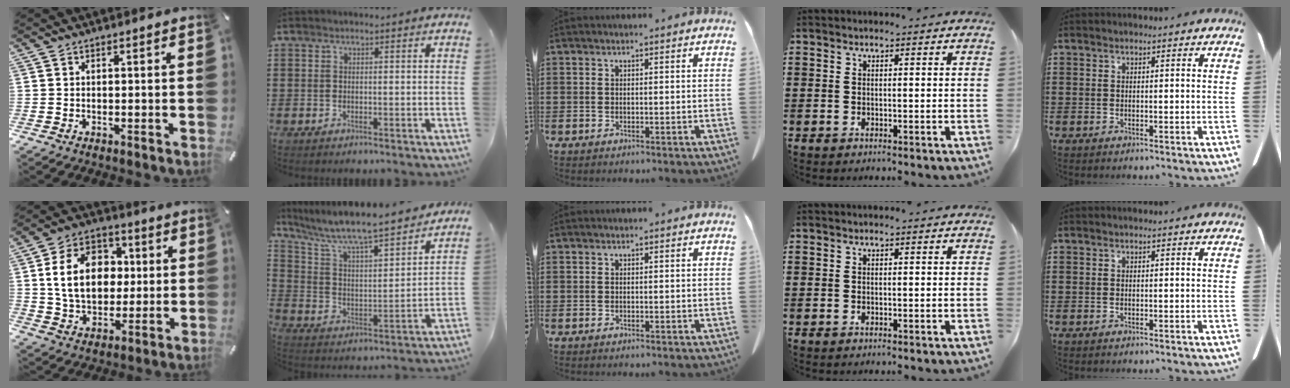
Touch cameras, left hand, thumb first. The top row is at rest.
{"thumb": {"total": 15.6, "force": [2.0, 12.0, 9.8], "torque": [-0.177, 0.017, 0.035]}, "index": {"total": 6.8, "force": [6.2, 0.3, 2.9], "torque": [-0.087, -0.052, 0.098]}}